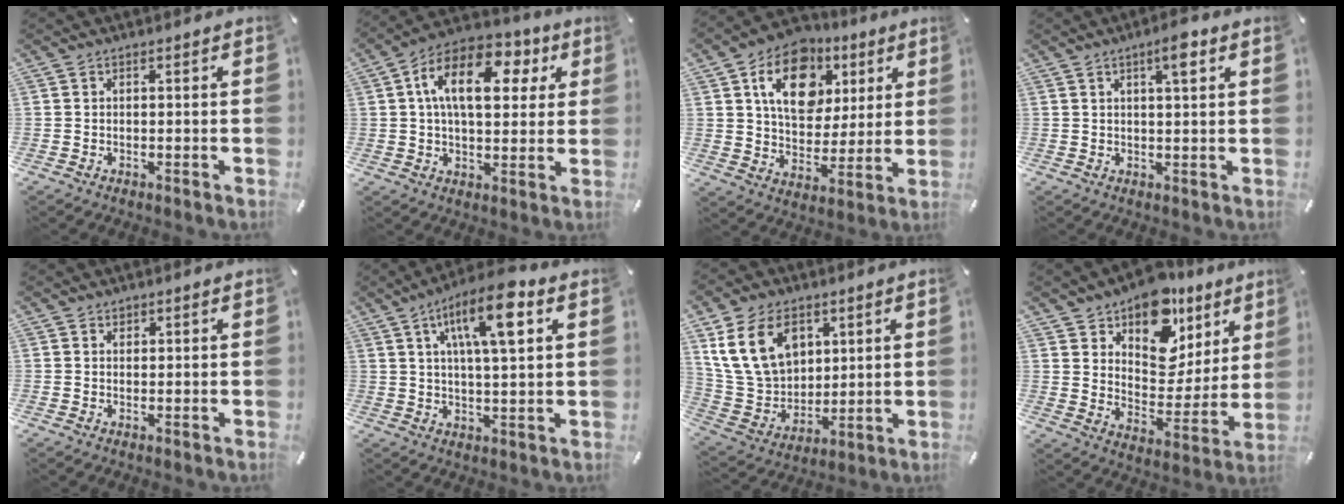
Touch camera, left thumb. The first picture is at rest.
{"total": 15.8, "force": [5.1, 9.3, 11.7], "torque": [-0.194, -0.005, 0.087]}
{"total": 16.2, "force": [6.9, 11.9, 8.6], "torque": [-0.131, -0.019, 0.126]}
{"total": 4.7, "force": [2.4, 0.7, 4.0], "torque": [-0.066, -0.002, 0.035]}
{"total": 0.9, "force": [0.8, 0.4, 0.0], "torque": [-0.001, -0.002, 0.016]}
{"total": 13.3, "force": [5.8, 3.6, 11.4], "torque": [-0.192, -0.007, 0.094]}
{"total": 16.2, "force": [6.9, 11.9, 8.6], "torque": [-0.197, -0.013, 0.134]}
{"total": 15.1, "force": [10.7, 9.2, 5.5], "torque": [-0.074, -0.096, 0.188]}